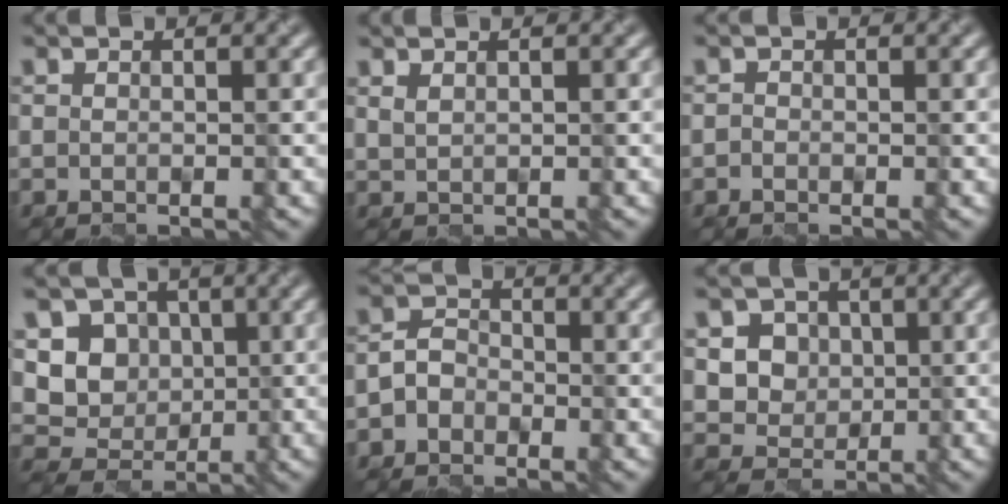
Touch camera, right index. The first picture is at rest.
{"total": 0.8, "force": [0.6, 0.3, 0.4], "torque": [-0.017, 0.001, 0.019]}
{"total": 0.5, "force": [-0.4, 0.3, 0.2], "torque": [-0.003, -0.002, -0.009]}
{"total": 6.2, "force": [1.1, 5.5, 2.7], "torque": [-0.042, 0.006, 0.005]}
{"total": 2.2, "force": [-1.2, 1.7, 0.8], "torque": [-0.015, 0.007, -0.028]}
{"total": 4.8, "force": [1.1, 4.2, 2.0], "torque": [-0.042, -0.005, 0.024]}